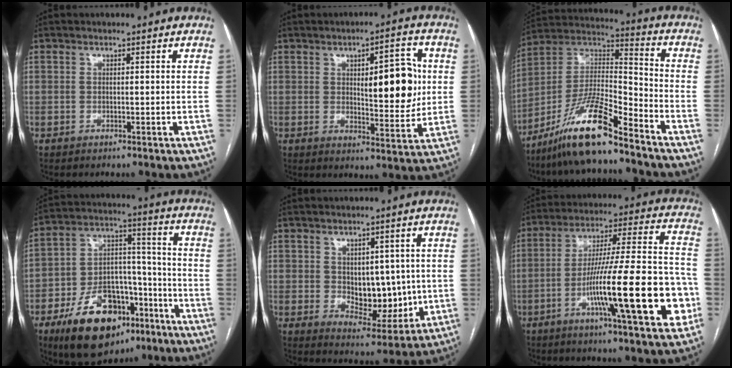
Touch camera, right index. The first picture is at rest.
{"total": 10.7, "force": [1.7, 3.4, 10.0], "torque": [-0.132, 0.006, 0.029]}
{"total": 14.8, "force": [-10.8, 1.2, 10.0], "torque": [-0.198, 0.004, -0.195]}
{"total": 19.7, "force": [-11.5, 10.3, 12.2], "torque": [-0.210, 0.028, -0.180]}
{"total": 8.0, "force": [0.1, 4.4, 6.6], "torque": [-0.085, -0.003, 0.019]}
{"total": 22.5, "force": [-7.3, 2.0, 21.1], "torque": [-0.300, 0.003, -0.112]}